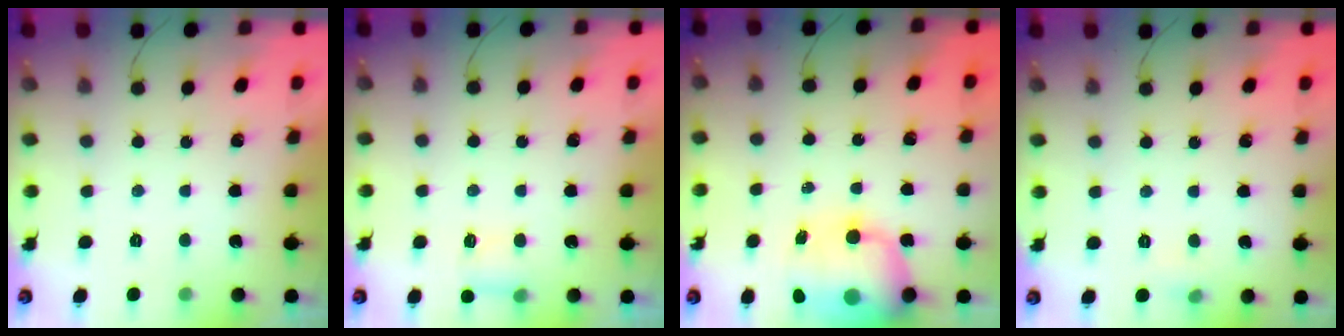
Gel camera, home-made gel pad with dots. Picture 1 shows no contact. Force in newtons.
{"total": 3.8, "press": 3.5, "slide": 1.3}
{"total": 17.5, "press": 16.9, "slide": 4.4}
{"total": 3.4, "press": 3.2, "slide": 1.3}